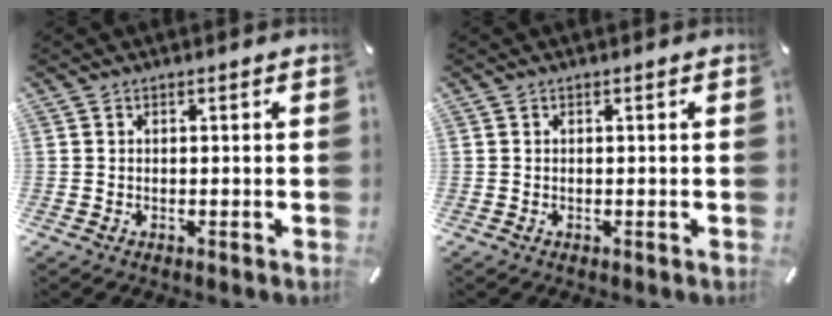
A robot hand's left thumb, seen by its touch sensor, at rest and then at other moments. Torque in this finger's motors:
{"motor_torque": [0.01, 0.01, -0.04, 0.00, -0.01]}